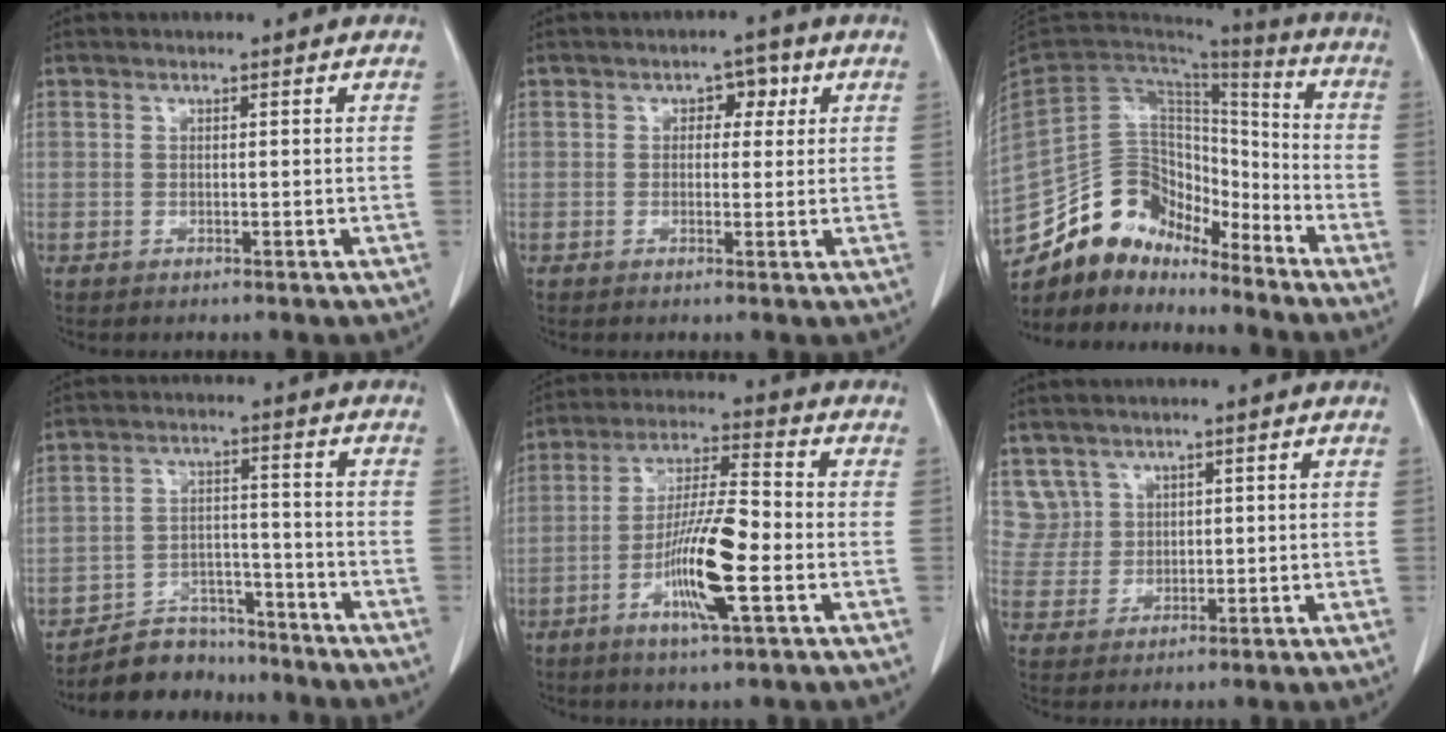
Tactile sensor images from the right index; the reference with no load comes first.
{"total": 3.2, "force": [1.0, 2.1, 2.2], "torque": [-0.023, 0.013, 0.012]}
{"total": 15.5, "force": [-13.2, 7.1, 4.2], "torque": [-0.067, 0.063, -0.235]}
{"total": 8.1, "force": [-7.4, 3.3, 0.1], "torque": [0.007, 0.029, -0.122]}
{"total": 12.0, "force": [-3.8, 1.2, 11.3], "torque": [-0.213, -0.005, -0.070]}
{"total": 4.3, "force": [2.6, 3.4, -0.6], "torque": [0.023, 0.006, 0.055]}